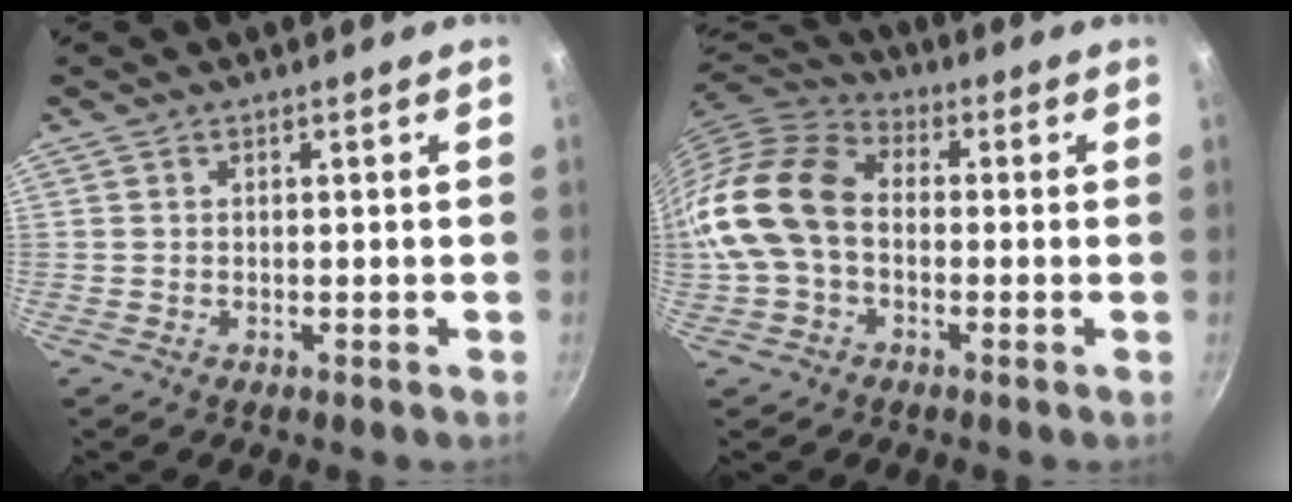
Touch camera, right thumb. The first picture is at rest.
{"total": 15.8, "force": [-1.3, 11.3, 11.0], "torque": [-0.200, 0.039, -0.042]}